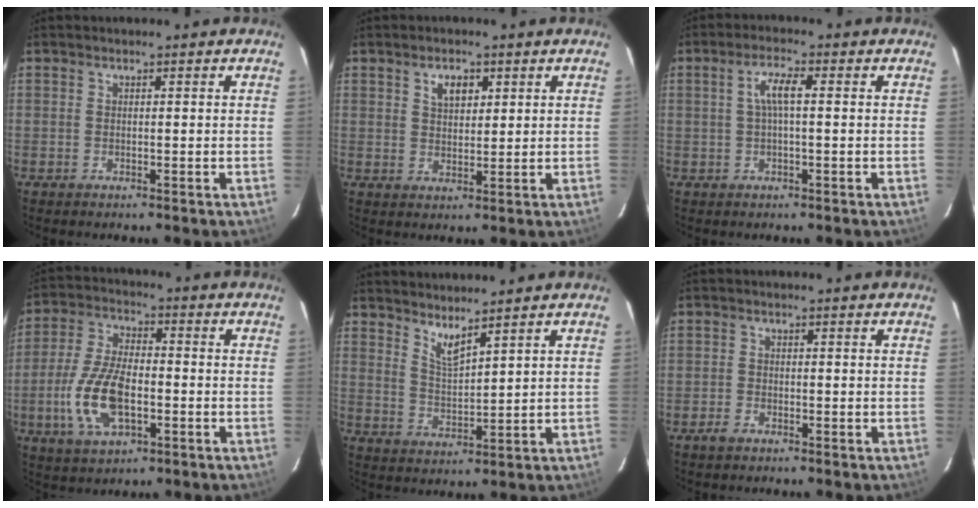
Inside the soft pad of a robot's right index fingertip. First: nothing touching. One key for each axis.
{"total": 3.9, "fx": 1.9, "fy": 2.4, "fz": 2.5, "tx": -0.039, "ty": 0.007, "tz": 0.034}
{"total": 3.9, "fx": 0.4, "fy": 0.7, "fz": 3.8, "tx": -0.075, "ty": 0.009, "tz": 0.008}
{"total": 12.8, "fx": -3.5, "fy": 6.0, "fz": 10.8, "tx": -0.231, "ty": 0.001, "tz": -0.063}
{"total": 4.5, "fx": 3.8, "fy": 0.3, "fz": 2.4, "tx": -0.044, "ty": -0.009, "tz": 0.070}
{"total": 1.8, "fx": -1.4, "fy": 0.8, "fz": 0.7, "tx": -0.018, "ty": 0.001, "tz": -0.028}